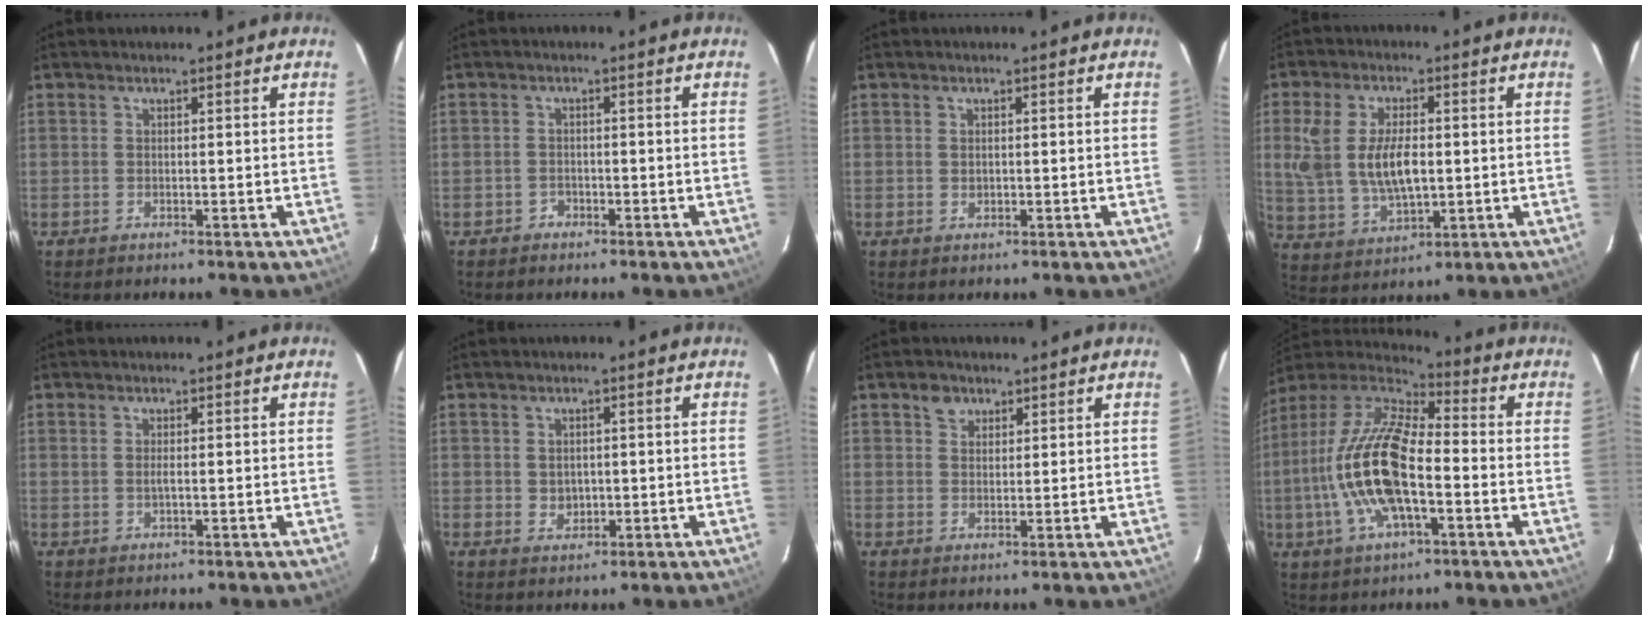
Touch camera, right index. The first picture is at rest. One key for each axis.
{"total": 1.9, "fx": -1.4, "fy": 1.3, "fz": 0.0, "tx": -0.004, "ty": 0.004, "tz": -0.023}
{"total": 0.9, "fx": 0.2, "fy": 0.7, "fz": 0.6, "tx": -0.010, "ty": 0.001, "tz": 0.004}
{"total": 11.9, "fx": 0.6, "fy": 6.2, "fz": 10.1, "tx": -0.207, "ty": 0.001, "tz": 0.023}
{"total": 1.2, "fx": 0.1, "fy": 0.3, "fz": 1.2, "tx": -0.024, "ty": -0.001, "tz": 0.000}
{"total": 2.7, "fx": 0.1, "fy": 2.4, "fz": 1.3, "tx": -0.021, "ty": 0.002, "tz": 0.006}
{"total": 2.8, "fx": 1.7, "fy": 2.1, "fz": 0.8, "tx": -0.010, "ty": 0.009, "tz": 0.029}
{"total": 19.2, "fx": -3.7, "fy": 7.5, "fz": 17.3, "tx": -0.350, "ty": -0.003, "tz": -0.078}